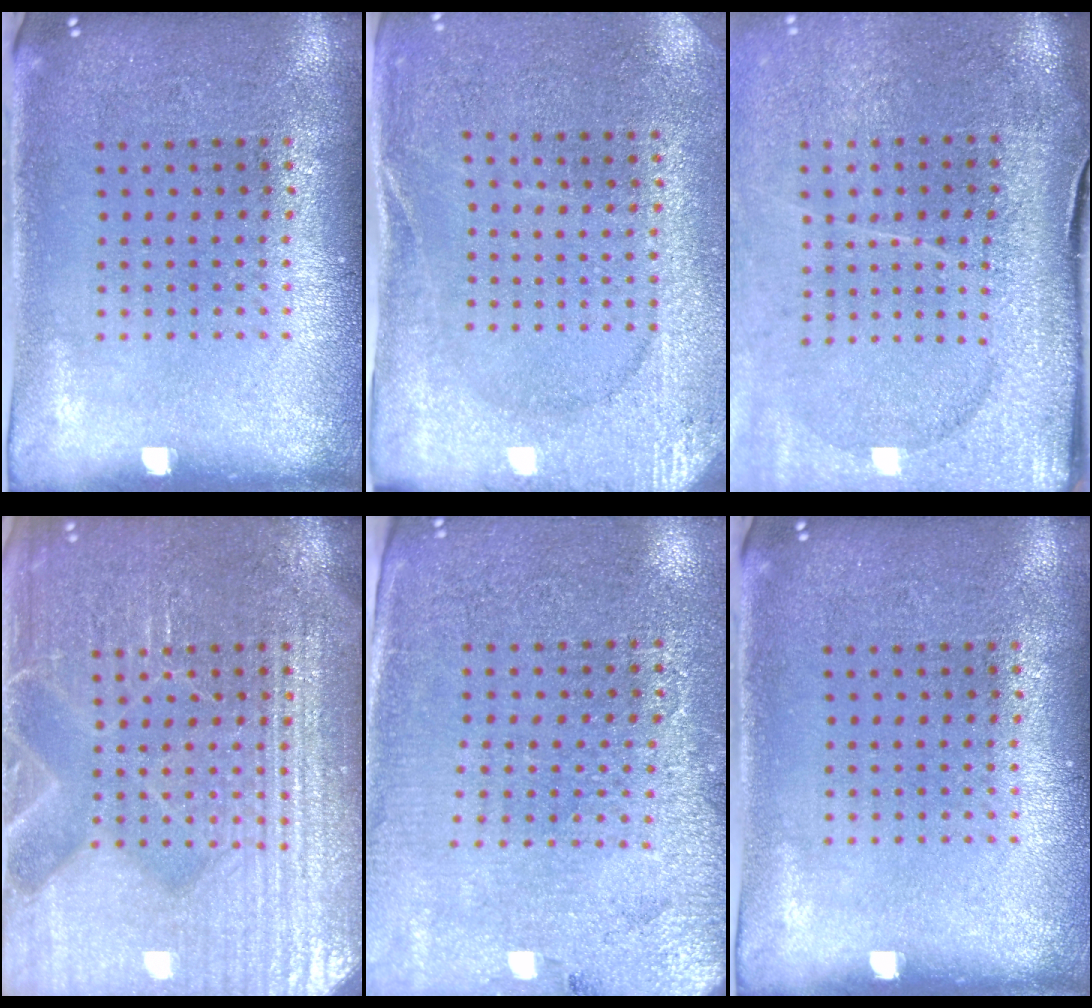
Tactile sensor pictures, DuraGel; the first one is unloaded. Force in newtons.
{"total": 2.6, "press": 2.5, "slide": 0.5}
{"total": 4.7, "press": 3.8, "slide": 2.7}
{"total": 7.1, "press": 7.0, "slide": 1.1}
{"total": 3.0, "press": 2.9, "slide": 0.8}
{"total": 0.0}